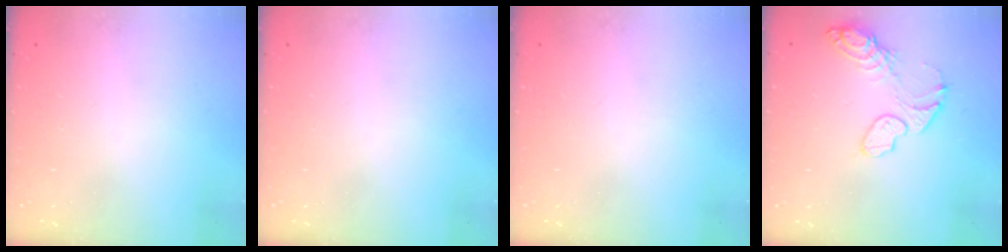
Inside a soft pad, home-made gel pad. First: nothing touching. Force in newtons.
{"total": 0.0}
{"total": 0.0}
{"total": 13.2, "press": 11.5, "slide": 6.5}